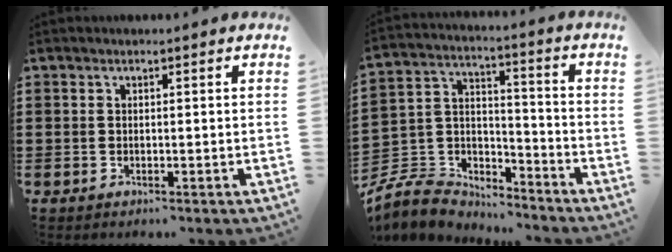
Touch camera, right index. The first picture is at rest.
{"total": 6.7, "force": [-6.0, 3.0, 0.4], "torque": [-0.035, 0.004, -0.122]}